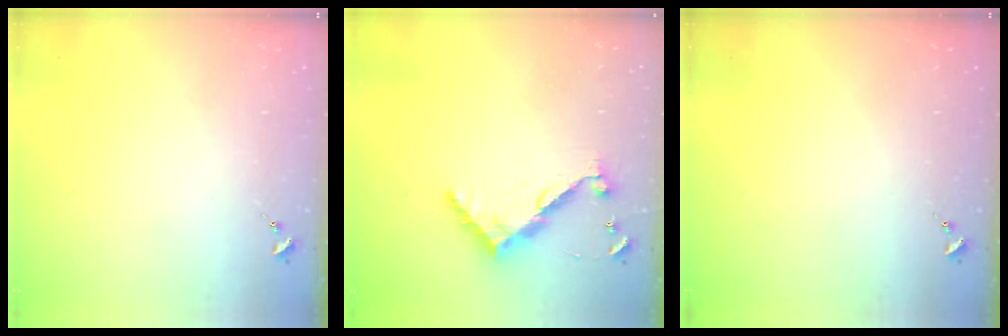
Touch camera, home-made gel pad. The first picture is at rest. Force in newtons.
{"total": 9.0, "press": 9.0, "slide": 0.5}
{"total": 0.0}